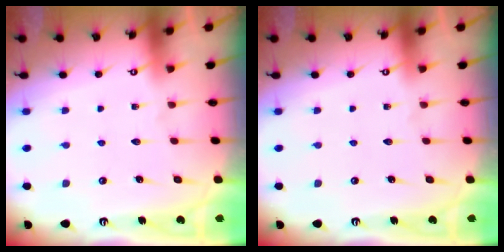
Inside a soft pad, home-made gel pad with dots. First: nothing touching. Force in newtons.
{"total": 0.0}